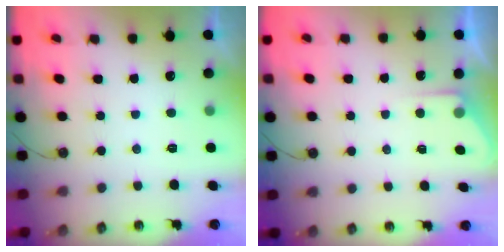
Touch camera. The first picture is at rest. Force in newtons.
{"total": 3.7, "press": 3.6, "slide": 0.5}